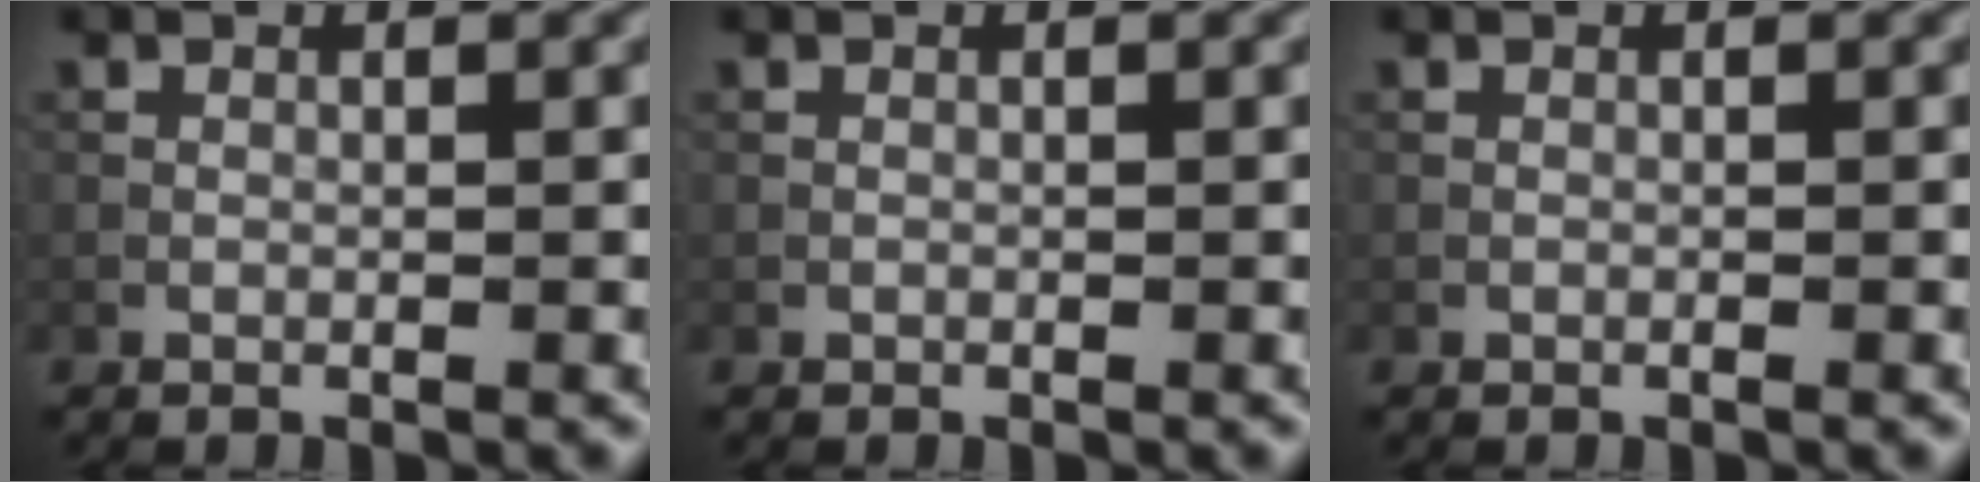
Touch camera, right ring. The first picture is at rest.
{"total": 0.0}
{"total": 0.0}